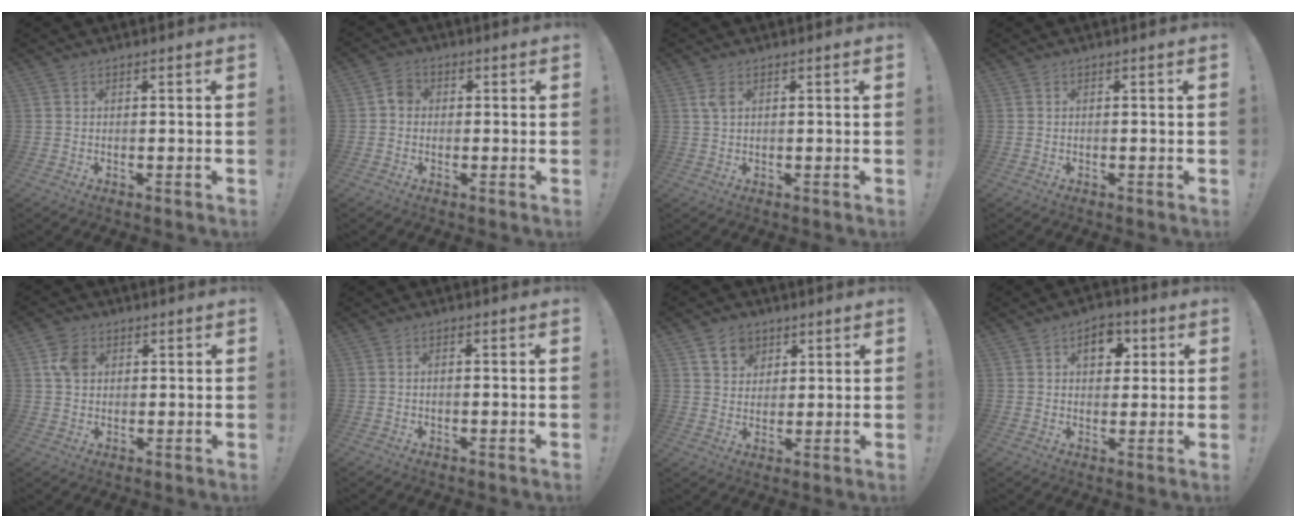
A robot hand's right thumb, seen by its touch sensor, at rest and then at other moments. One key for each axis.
{"total": 3.6, "fx": -0.1, "fy": 3.1, "fz": 1.9, "tx": -0.020, "ty": 0.008, "tz": -0.005}
{"total": 2.7, "fx": 1.3, "fy": 1.2, "fz": 2.0, "tx": -0.035, "ty": 0.001, "tz": 0.021}
{"total": 0.0}
{"total": 6.1, "fx": 2.0, "fy": 4.7, "fz": 3.3, "tx": -0.043, "ty": 0.007, "tz": 0.038}
{"total": 1.1, "fx": -0.4, "fy": 0.1, "fz": 1.0, "tx": -0.021, "ty": 0.002, "tz": -0.007}
{"total": 7.8, "fx": 4.2, "fy": 6.1, "fz": 2.5, "tx": -0.033, "ty": -0.018, "tz": 0.082}
{"total": 7.9, "fx": 2.7, "fy": 5.7, "fz": 4.7, "tx": -0.054, "ty": 0.000, "tz": 0.044}